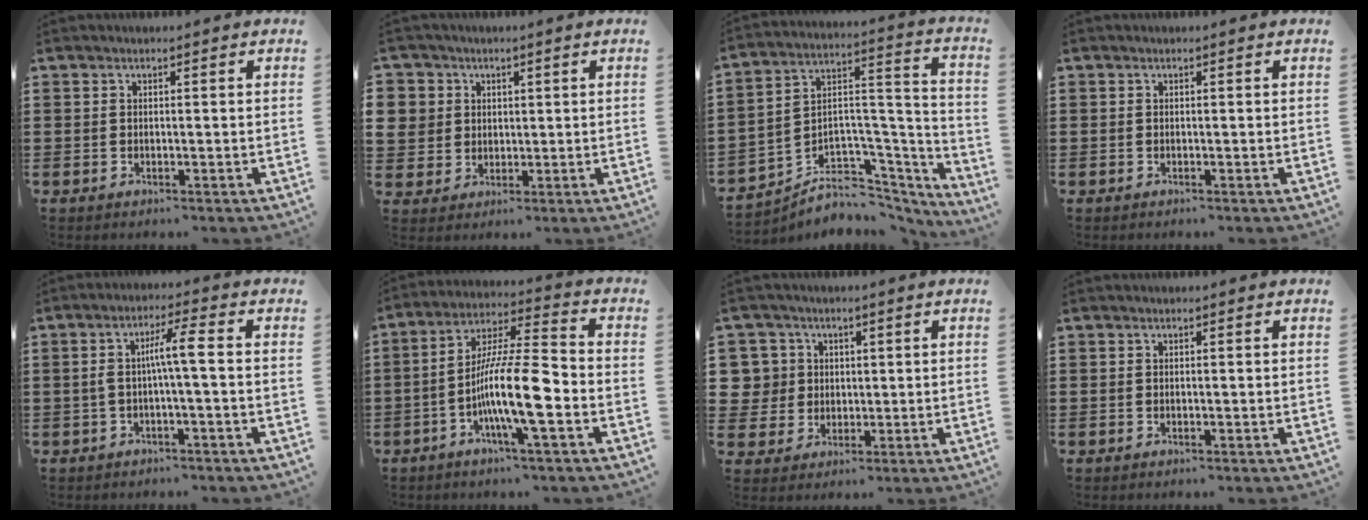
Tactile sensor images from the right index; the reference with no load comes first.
{"total": 5.0, "force": [1.5, 4.8, 0.3], "torque": [-0.030, 0.018, 0.028]}
{"total": 4.5, "force": [-2.5, 3.8, 0.5], "torque": [-0.022, -0.018, -0.041]}
{"total": 0.0}
{"total": 5.0, "force": [-0.3, 0.4, 5.0], "torque": [-0.096, 0.007, -0.011]}
{"total": 12.2, "force": [-3.9, 1.7, 11.4], "torque": [-0.224, -0.006, -0.075]}
{"total": 5.8, "force": [1.3, 5.7, 0.5], "torque": [-0.048, 0.014, 0.023]}
{"total": 0.0}